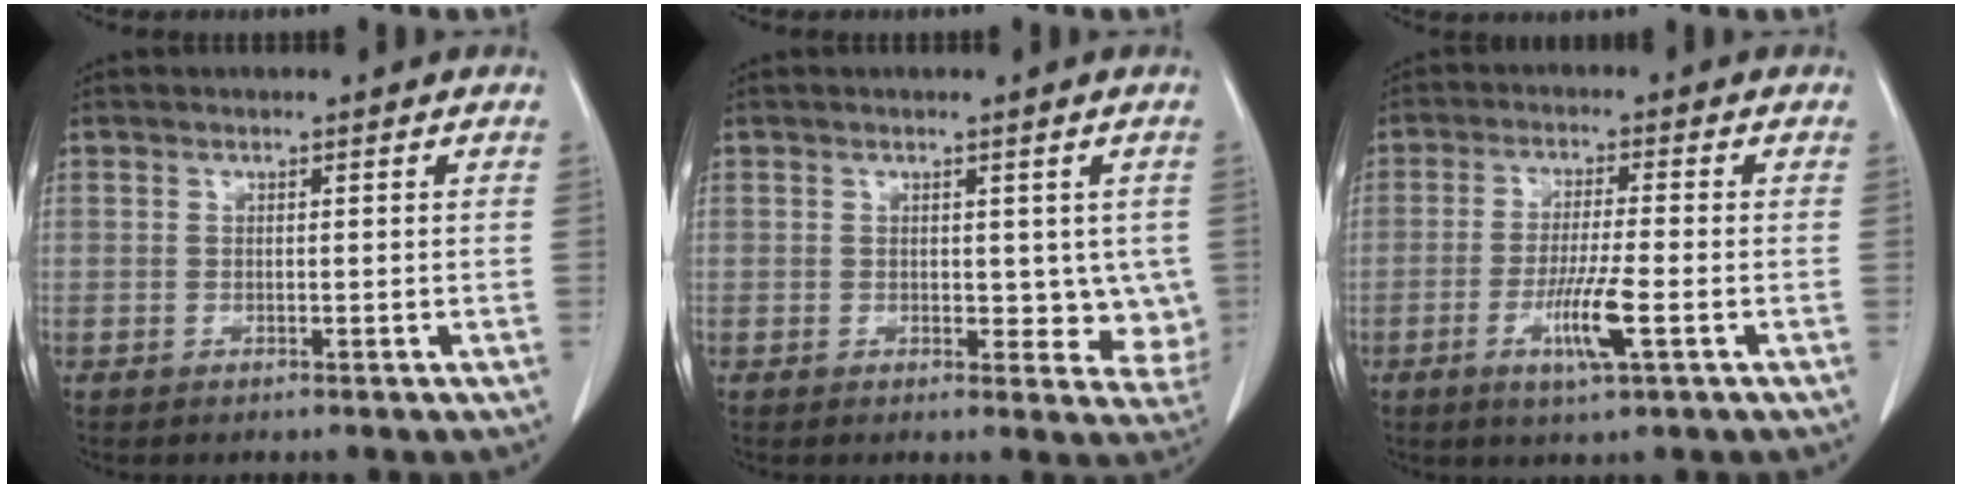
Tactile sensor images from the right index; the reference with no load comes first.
{"total": 5.4, "force": [0.6, 3.4, 4.1], "torque": [-0.024, -0.006, 0.011]}
{"total": 7.0, "force": [-2.6, 0.0, 6.5], "torque": [-0.124, -0.014, -0.047]}